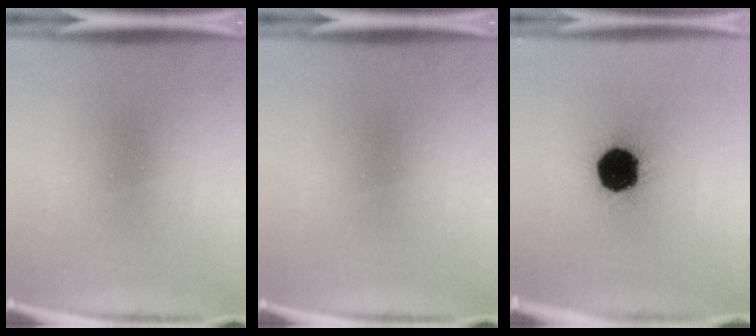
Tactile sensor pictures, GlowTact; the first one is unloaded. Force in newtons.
{"total": 0.0}
{"total": 18.2}